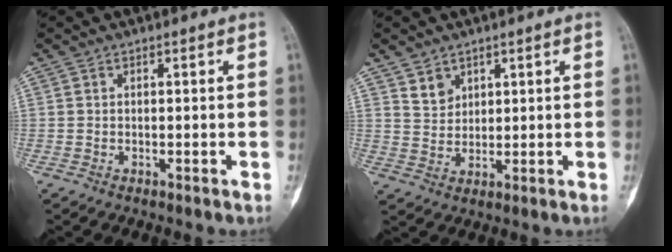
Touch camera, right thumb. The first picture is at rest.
{"total": 3.7, "force": [2.5, 2.6, 1.0], "torque": [-0.001, -0.022, 0.052]}